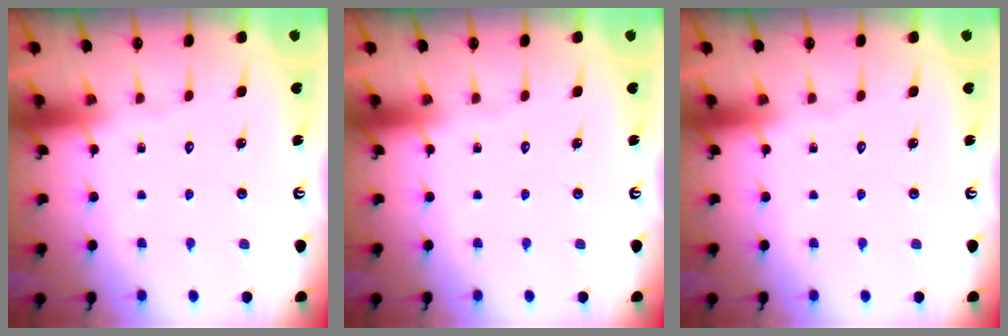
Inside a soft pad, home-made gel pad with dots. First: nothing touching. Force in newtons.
{"total": 0.0}
{"total": 0.0}